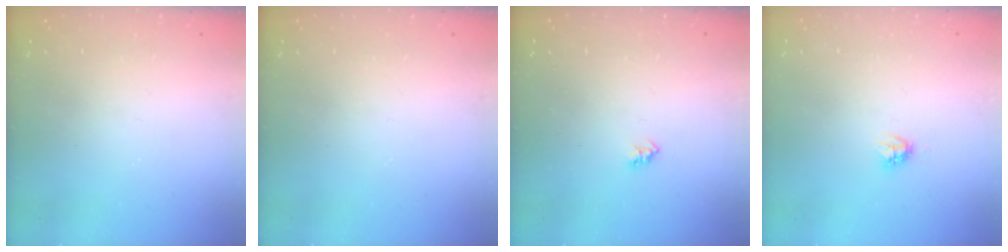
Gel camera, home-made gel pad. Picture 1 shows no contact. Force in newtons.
{"total": 0.0}
{"total": 2.1, "press": 2.1, "slide": 0.4}
{"total": 2.8, "press": 2.7, "slide": 0.4}